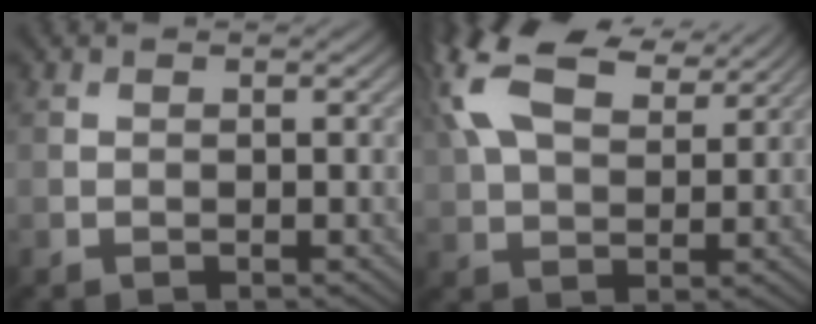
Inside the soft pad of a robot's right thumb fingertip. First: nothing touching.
{"total": 13.4, "force": [6.7, 6.7, 9.5], "torque": [-0.229, 0.027, 0.124]}